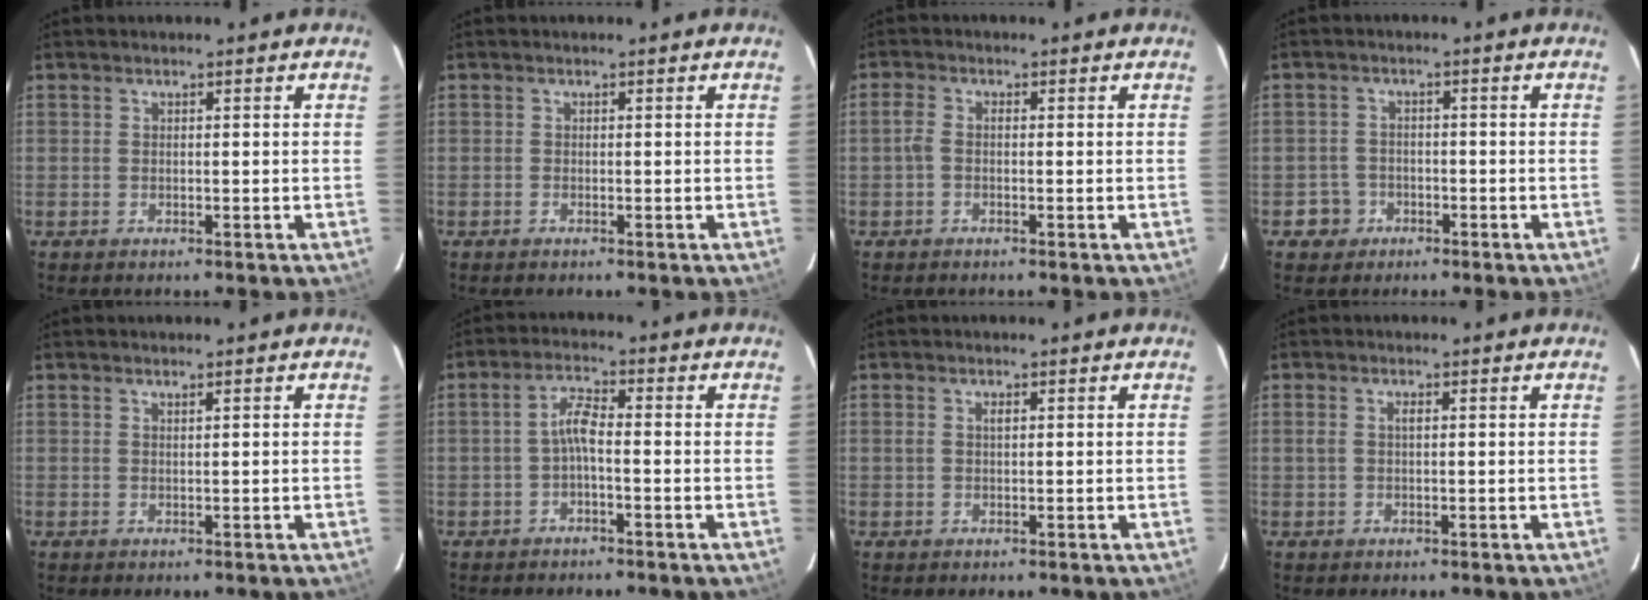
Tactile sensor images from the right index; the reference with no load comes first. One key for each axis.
{"total": 0.0}
{"total": 1.9, "fx": -0.5, "fy": 1.1, "fz": 1.5, "tx": -0.034, "ty": 0.006, "tz": -0.014}
{"total": 4.0, "fx": -1.9, "fy": 3.5, "fz": 0.0, "tx": -0.006, "ty": 0.019, "tz": -0.032}
{"total": 0.5, "fx": 0.3, "fy": -0.2, "fz": 0.3, "tx": -0.008, "ty": -0.002, "tz": 0.005}
{"total": 3.4, "fx": -1.2, "fy": 0.7, "fz": 3.1, "tx": -0.066, "ty": 0.011, "tz": -0.025}
{"total": 1.1, "fx": 0.3, "fy": 0.6, "fz": 0.8, "tx": -0.016, "ty": 0.003, "tz": 0.004}
{"total": 1.5, "fx": 0.2, "fy": 0.7, "fz": 1.3, "tx": -0.025, "ty": 0.003, "tz": 0.003}